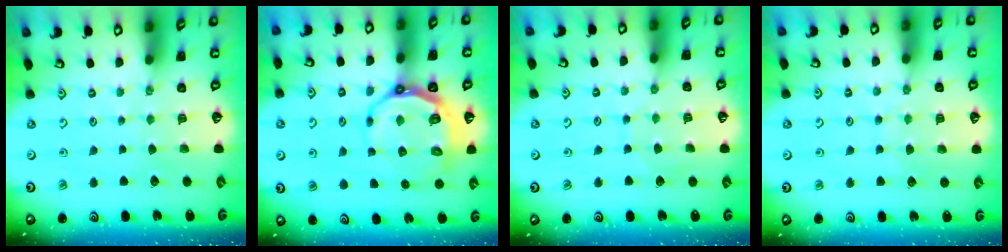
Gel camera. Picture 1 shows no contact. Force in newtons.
{"total": 10.0, "press": 9.2, "slide": 3.8}
{"total": 3.8, "press": 3.8, "slide": 0.4}
{"total": 6.6, "press": 6.5, "slide": 0.6}